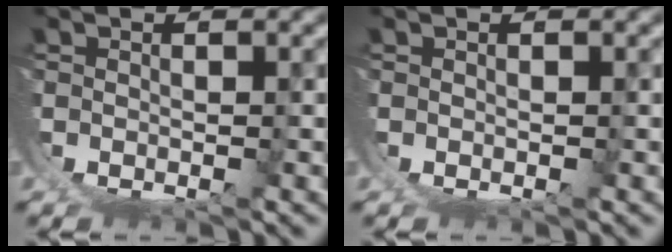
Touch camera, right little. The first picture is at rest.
{"total": 0.0}